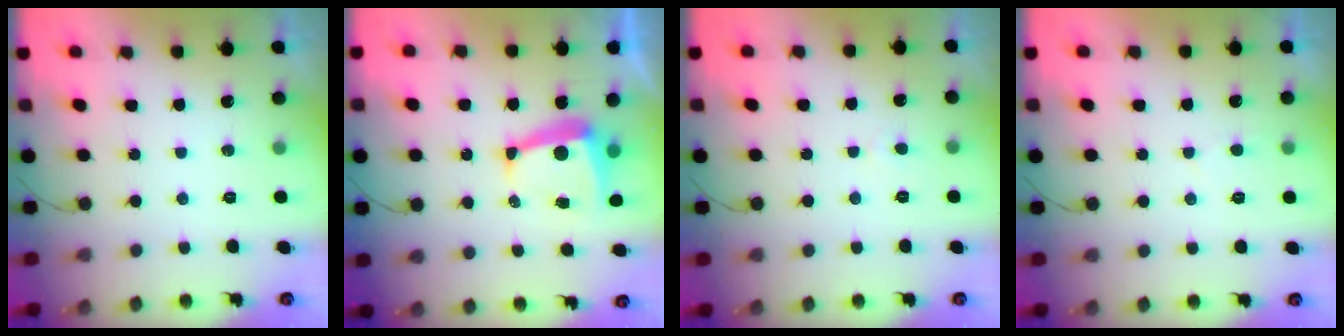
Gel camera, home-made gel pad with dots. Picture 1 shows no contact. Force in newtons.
{"total": 7.7, "press": 7.7, "slide": 0.5}
{"total": 2.0, "press": 2.0, "slide": 0.2}
{"total": 2.5, "press": 2.5, "slide": 0.2}